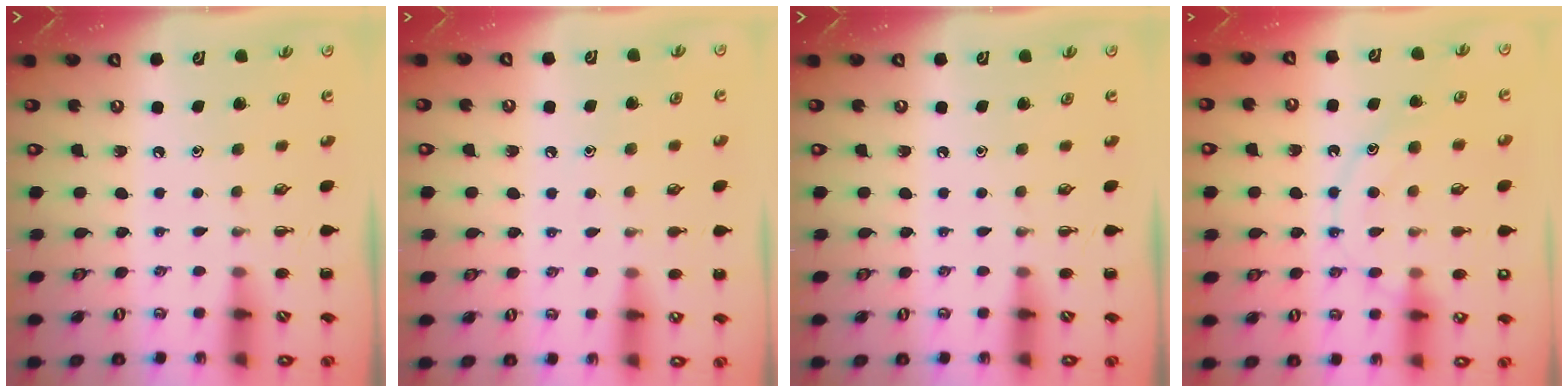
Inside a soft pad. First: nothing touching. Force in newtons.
{"total": 4.8, "press": 4.6, "slide": 1.4}
{"total": 0.0}
{"total": 12.8, "press": 12.8, "slide": 0.7}